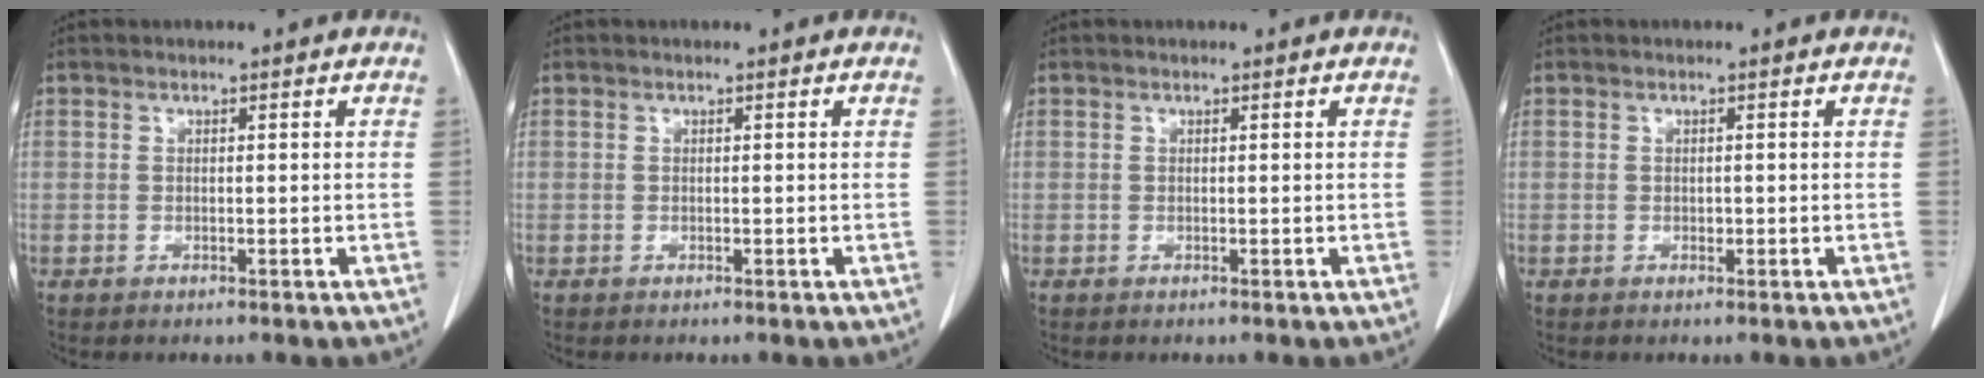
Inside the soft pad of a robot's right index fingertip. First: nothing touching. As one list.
[{"total": 0.0}, {"total": 0.0}, {"total": 0.5, "force": [-0.1, 0.4, 0.3], "torque": [-0.004, 0.001, -0.002]}]